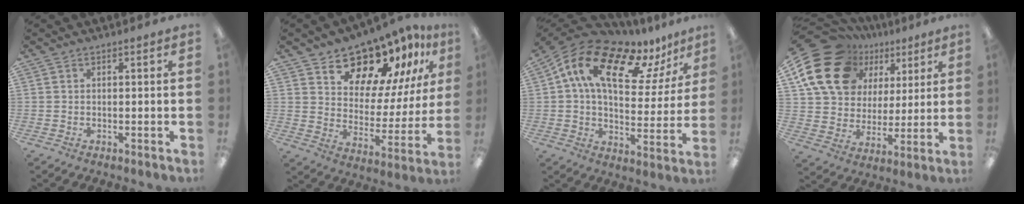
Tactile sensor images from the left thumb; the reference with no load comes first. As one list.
[{"total": 15.4, "force": [12.6, 7.0, 5.2], "torque": [-0.091, -0.100, 0.225]}, {"total": 16.7, "force": [10.3, 8.0, 10.5], "torque": [-0.195, -0.052, 0.181]}, {"total": 21.3, "force": [10.4, 15.9, 9.7], "torque": [-0.180, -0.049, 0.206]}]